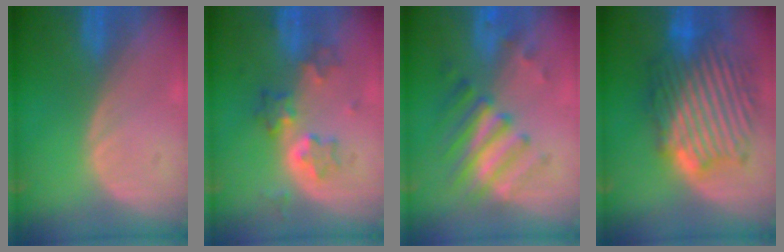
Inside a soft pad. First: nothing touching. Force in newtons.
{"total": 5.7, "press": 5.7, "slide": 0.6}
{"total": 7.8, "press": 7.0, "slide": 3.5}
{"total": 12.7, "press": 12.6, "slide": 1.1}